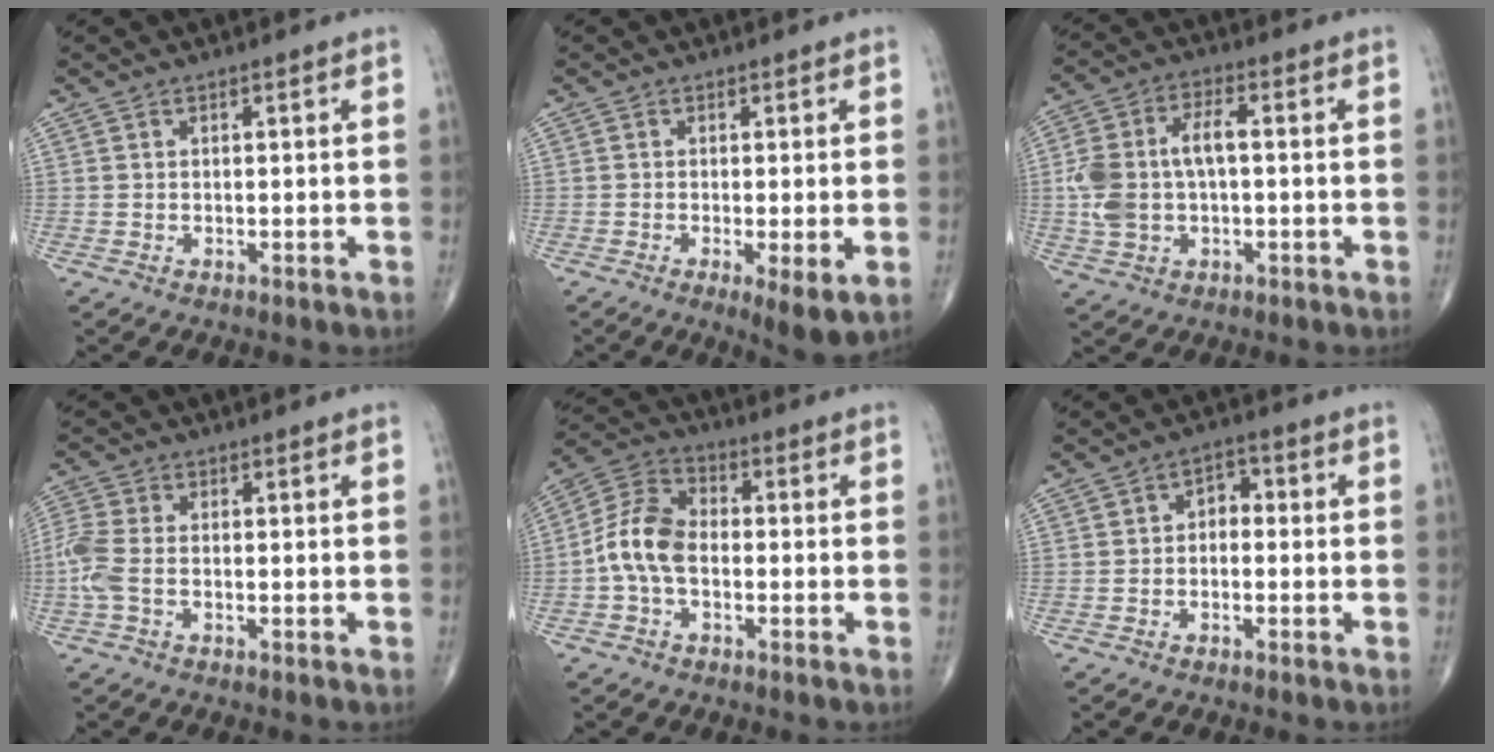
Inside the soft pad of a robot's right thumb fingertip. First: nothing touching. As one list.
[{"total": 5.3, "force": [-1.4, 1.2, 4.9], "torque": [-0.087, -0.019, -0.025]}, {"total": 11.1, "force": [-0.1, 6.1, 9.2], "torque": [-0.201, 0.027, -0.001]}, {"total": 5.4, "force": [-1.4, 2.6, 4.4], "torque": [-0.134, 0.006, -0.037]}, {"total": 9.2, "force": [-1.6, 5.7, 7.0], "torque": [-0.134, 0.031, -0.045]}, {"total": 3.5, "force": [-0.4, 2.4, 2.5], "torque": [-0.021, 0.019, -0.019]}]